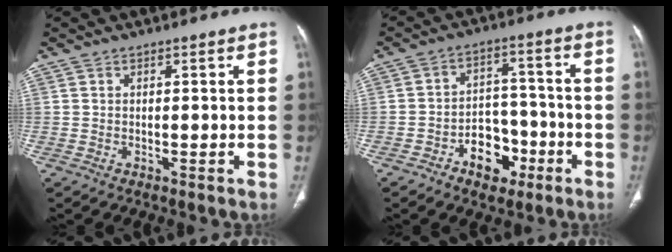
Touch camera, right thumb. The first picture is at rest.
{"total": 8.6, "force": [-4.4, 6.0, 4.3], "torque": [-0.024, 0.047, -0.068]}